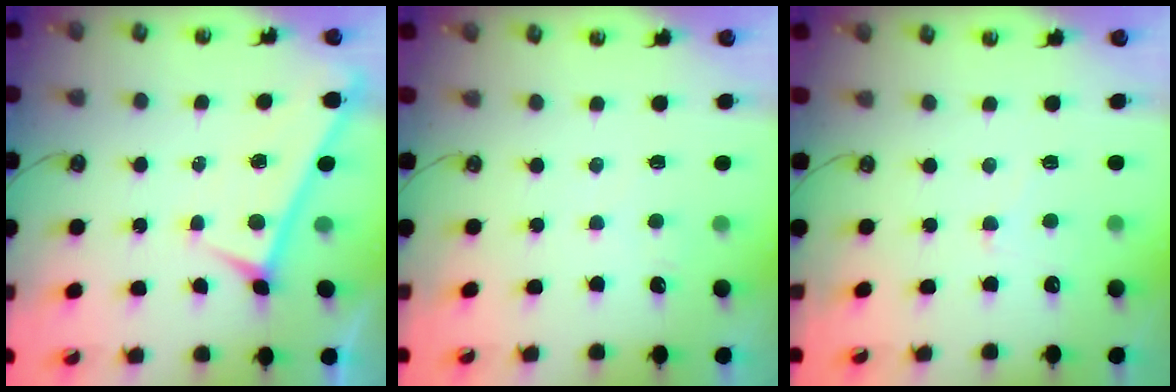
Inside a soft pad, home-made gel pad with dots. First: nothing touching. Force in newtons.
{"total": 2.0, "press": 2.0, "slide": 0.4}
{"total": 1.0, "press": 0.9, "slide": 0.5}